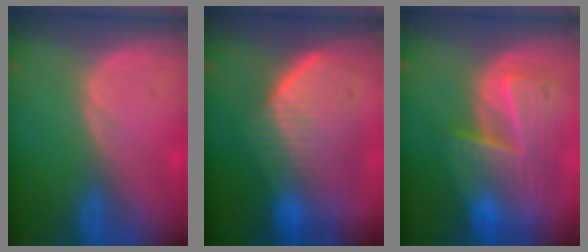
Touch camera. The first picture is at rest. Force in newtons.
{"total": 9.7, "press": 9.1, "slide": 3.4}
{"total": 10.0, "press": 8.7, "slide": 5.1}